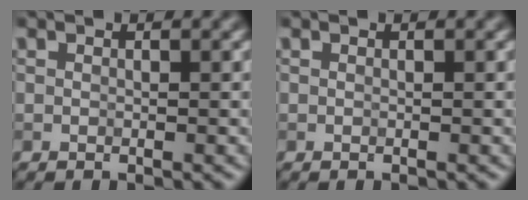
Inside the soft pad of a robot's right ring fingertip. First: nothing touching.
{"total": 0.0}